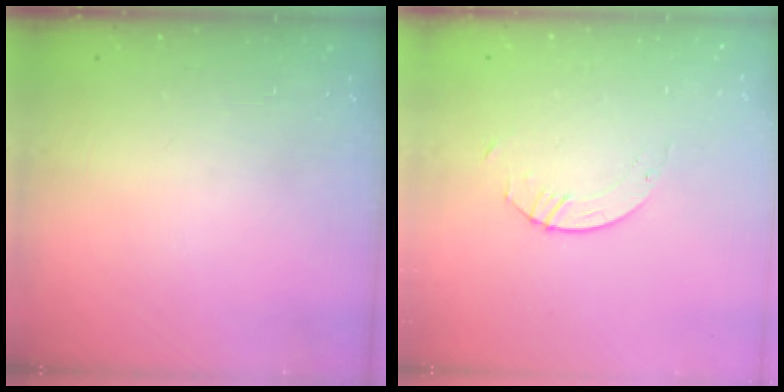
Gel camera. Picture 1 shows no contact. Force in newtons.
{"total": 2.6, "press": 2.6, "slide": 0.2}